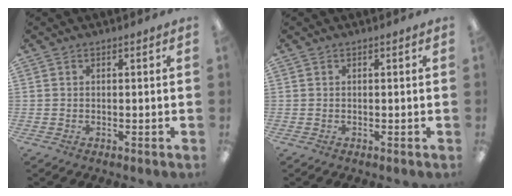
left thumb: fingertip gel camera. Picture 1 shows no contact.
{"total": 0.0}